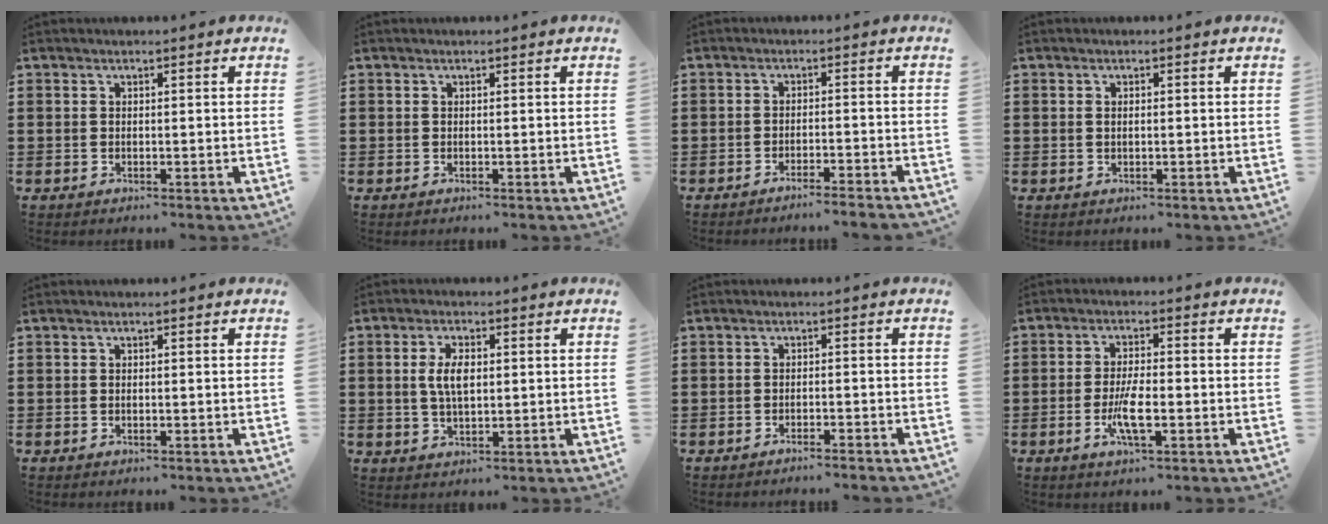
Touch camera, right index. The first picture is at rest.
{"total": 0.0}
{"total": 2.5, "force": [-2.4, -0.5, 0.6], "torque": [-0.011, 0.000, -0.050]}
{"total": 0.7, "force": [0.0, 0.2, 0.6], "torque": [-0.014, 0.001, -0.001]}
{"total": 0.0}
{"total": 4.8, "force": [0.6, 2.1, 4.3], "torque": [-0.095, 0.006, 0.006]}
{"total": 1.7, "force": [-1.6, -0.4, 0.4], "torque": [-0.006, 0.001, -0.032]}
{"total": 5.5, "force": [-1.8, 1.1, 5.1], "torque": [-0.105, -0.012, -0.034]}